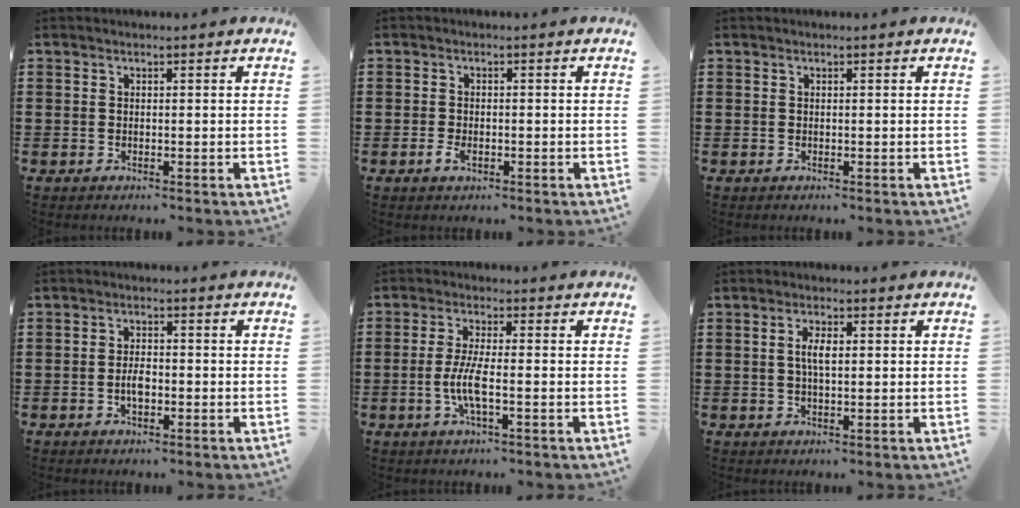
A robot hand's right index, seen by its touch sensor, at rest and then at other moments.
{"total": 1.8, "force": [-0.7, 0.8, 1.4], "torque": [-0.034, -0.003, -0.016]}
{"total": 0.0}
{"total": 2.8, "force": [-0.8, 1.3, 2.4], "torque": [-0.053, 0.002, -0.017]}
{"total": 5.4, "force": [-1.4, 1.0, 5.1], "torque": [-0.116, -0.009, -0.034]}
{"total": 3.1, "force": [0.3, 1.1, 2.9], "torque": [-0.058, 0.003, 0.003]}